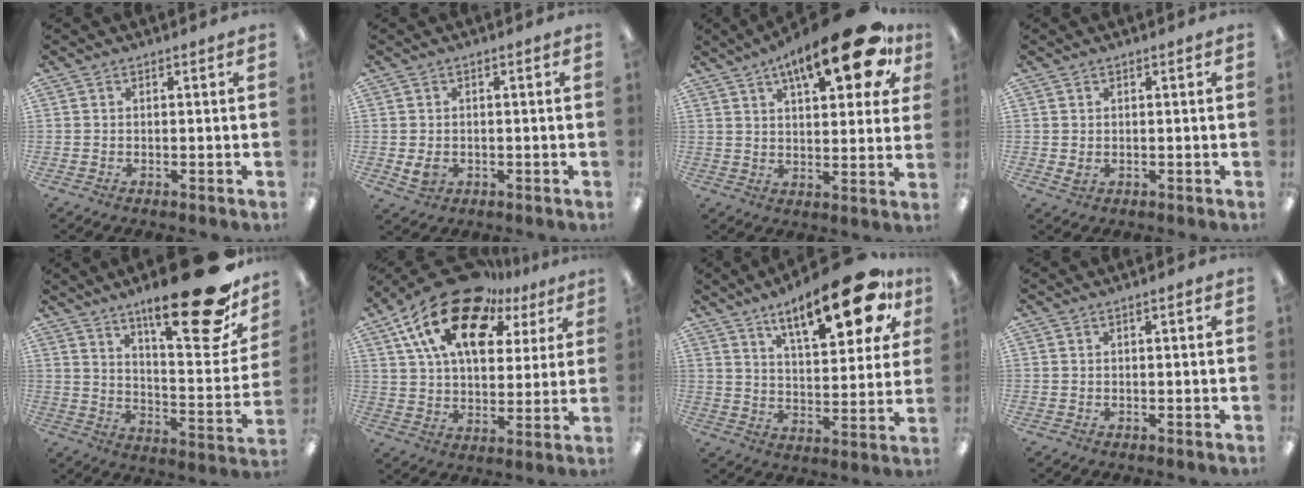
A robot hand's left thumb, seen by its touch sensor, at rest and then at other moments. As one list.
[{"total": 3.2, "force": [-0.5, 2.5, 2.0], "torque": [-0.041, -0.003, -0.011]}, {"total": 19.8, "force": [10.8, 6.9, 15.1], "torque": [-0.220, -0.043, 0.167]}, {"total": 1.5, "force": [0.2, 1.0, 1.2], "torque": [-0.014, 0.000, 0.002]}, {"total": 25.1, "force": [17.1, 7.1, 17.0], "torque": [-0.241, -0.115, 0.269]}, {"total": 20.9, "force": [12.4, 11.1, 12.7], "torque": [-0.247, -0.064, 0.215]}, {"total": 20.2, "force": [12.4, 7.0, 14.3], "torque": [-0.207, -0.060, 0.195]}, {"total": 1.0, "force": [0.3, 0.1, 1.0], "torque": [-0.020, 0.001, 0.005]}]